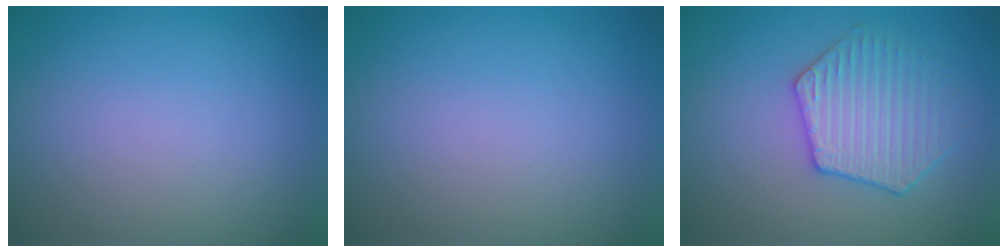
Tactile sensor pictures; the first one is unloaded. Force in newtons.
{"total": 0.0}
{"total": 3.8, "press": 3.7, "slide": 0.6}